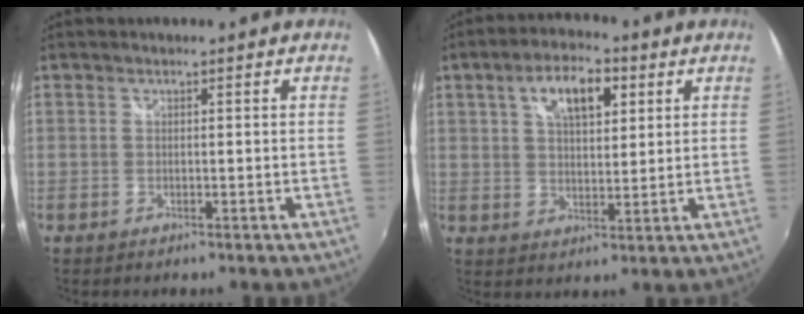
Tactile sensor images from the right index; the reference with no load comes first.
{"total": 9.5, "force": [4.0, 4.6, 7.3], "torque": [-0.122, 0.022, 0.068]}